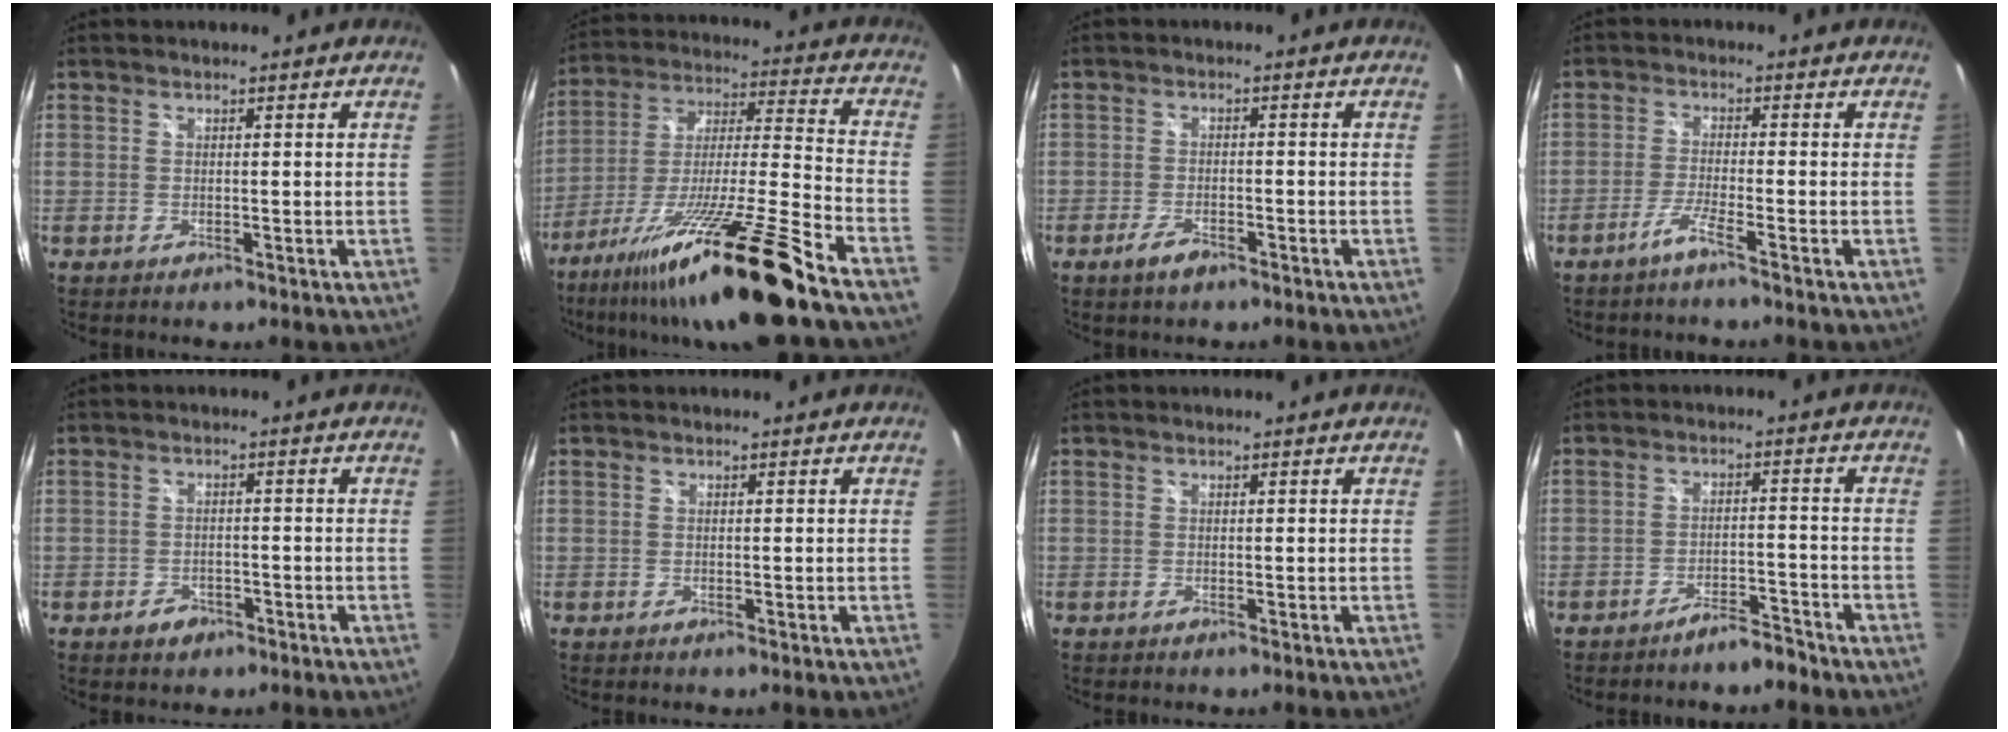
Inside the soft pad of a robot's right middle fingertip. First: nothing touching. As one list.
[{"total": 22.0, "force": [-15.7, -1.4, 15.3], "torque": [-0.269, -0.039, -0.269]}, {"total": 3.2, "force": [-2.2, 1.0, 2.1], "torque": [-0.053, -0.004, -0.043]}, {"total": 3.1, "force": [-2.4, -0.7, 1.9], "torque": [-0.053, -0.002, -0.049]}, {"total": 2.8, "force": [-1.7, 2.0, 1.1], "torque": [-0.024, 0.001, -0.024]}, {"total": 0.0}, {"total": 0.0}, {"total": 4.1, "force": [-3.7, 0.7, 1.5], "torque": [-0.037, 0.004, -0.055]}]